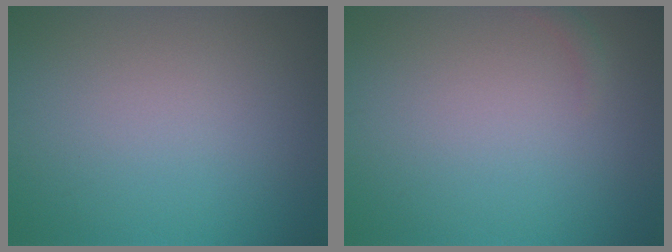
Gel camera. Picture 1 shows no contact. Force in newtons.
{"total": 0.6, "press": 0.6, "slide": 0.2}